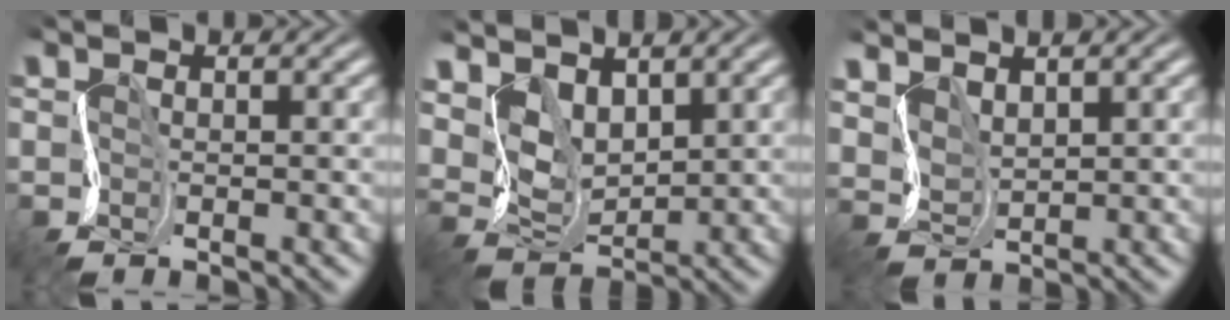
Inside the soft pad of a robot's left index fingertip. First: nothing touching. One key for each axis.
{"total": 4.3, "fx": 3.2, "fy": 2.4, "fz": 1.7, "tx": -0.051, "ty": -0.002, "tz": 0.067}
{"total": 2.9, "fx": 2.8, "fy": 0.9, "fz": 0.3, "tx": -0.018, "ty": 0.006, "tz": 0.063}